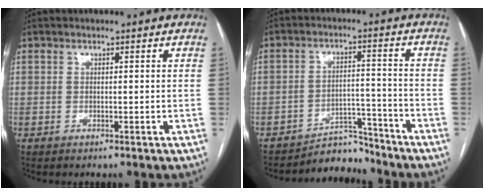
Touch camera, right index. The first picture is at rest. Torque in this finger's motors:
{"motor_torque": [-0.12, 0.03, -0.10, -0.05]}